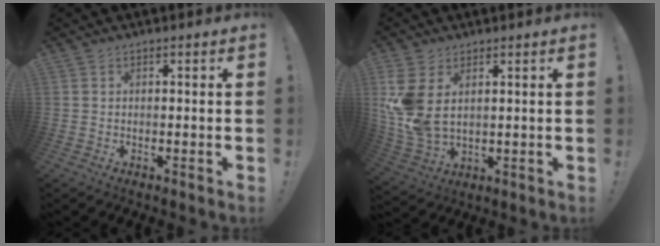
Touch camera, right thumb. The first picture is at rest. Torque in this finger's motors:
{"motor_torque": [2.07, 2.12, 1.05, 0.31, 0.22]}